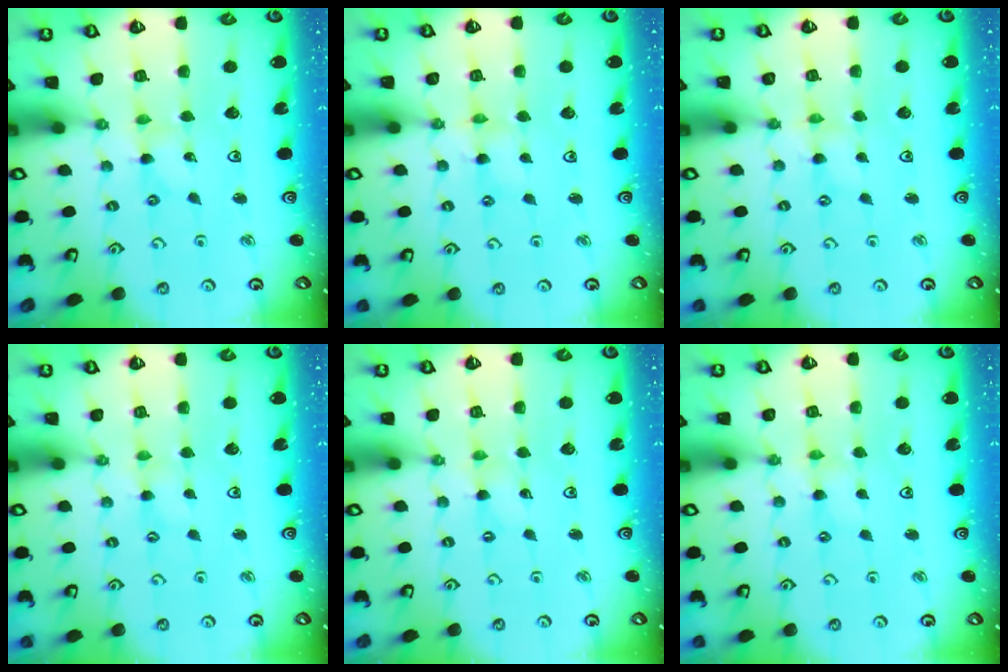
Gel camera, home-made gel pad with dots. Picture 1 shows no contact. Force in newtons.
{"total": 1.0, "press": 0.9, "slide": 0.2}
{"total": 0.0}
{"total": 0.0}
{"total": 0.0}
{"total": 1.6, "press": 1.5, "slide": 0.4}